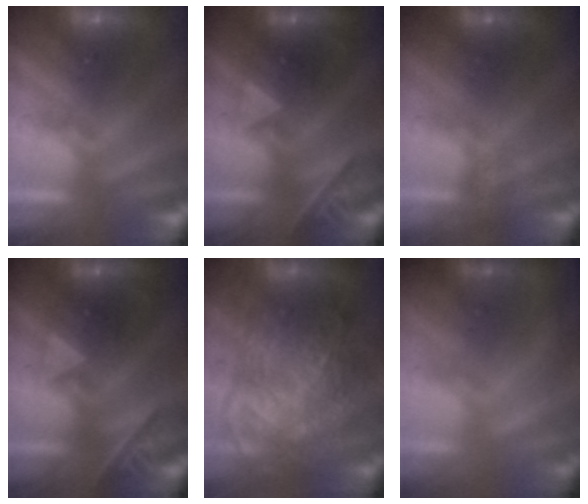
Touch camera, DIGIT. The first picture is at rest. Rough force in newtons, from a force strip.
{"total": 2.4}
{"total": 1.1}
{"total": 2.4}
{"total": 8.4}
{"total": 1.5}